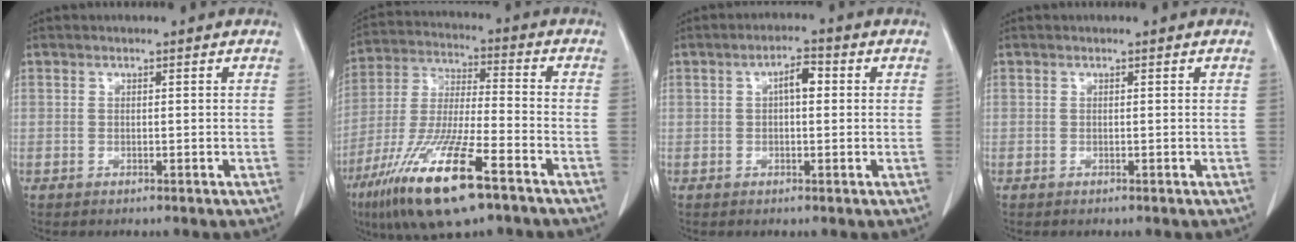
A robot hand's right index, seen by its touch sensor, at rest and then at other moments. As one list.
[{"total": 17.3, "force": [-9.9, 2.4, 14.0], "torque": [-0.299, -0.037, -0.183]}, {"total": 3.6, "force": [0.6, 1.3, 3.3], "torque": [-0.053, 0.013, 0.008]}, {"total": 0.0}]